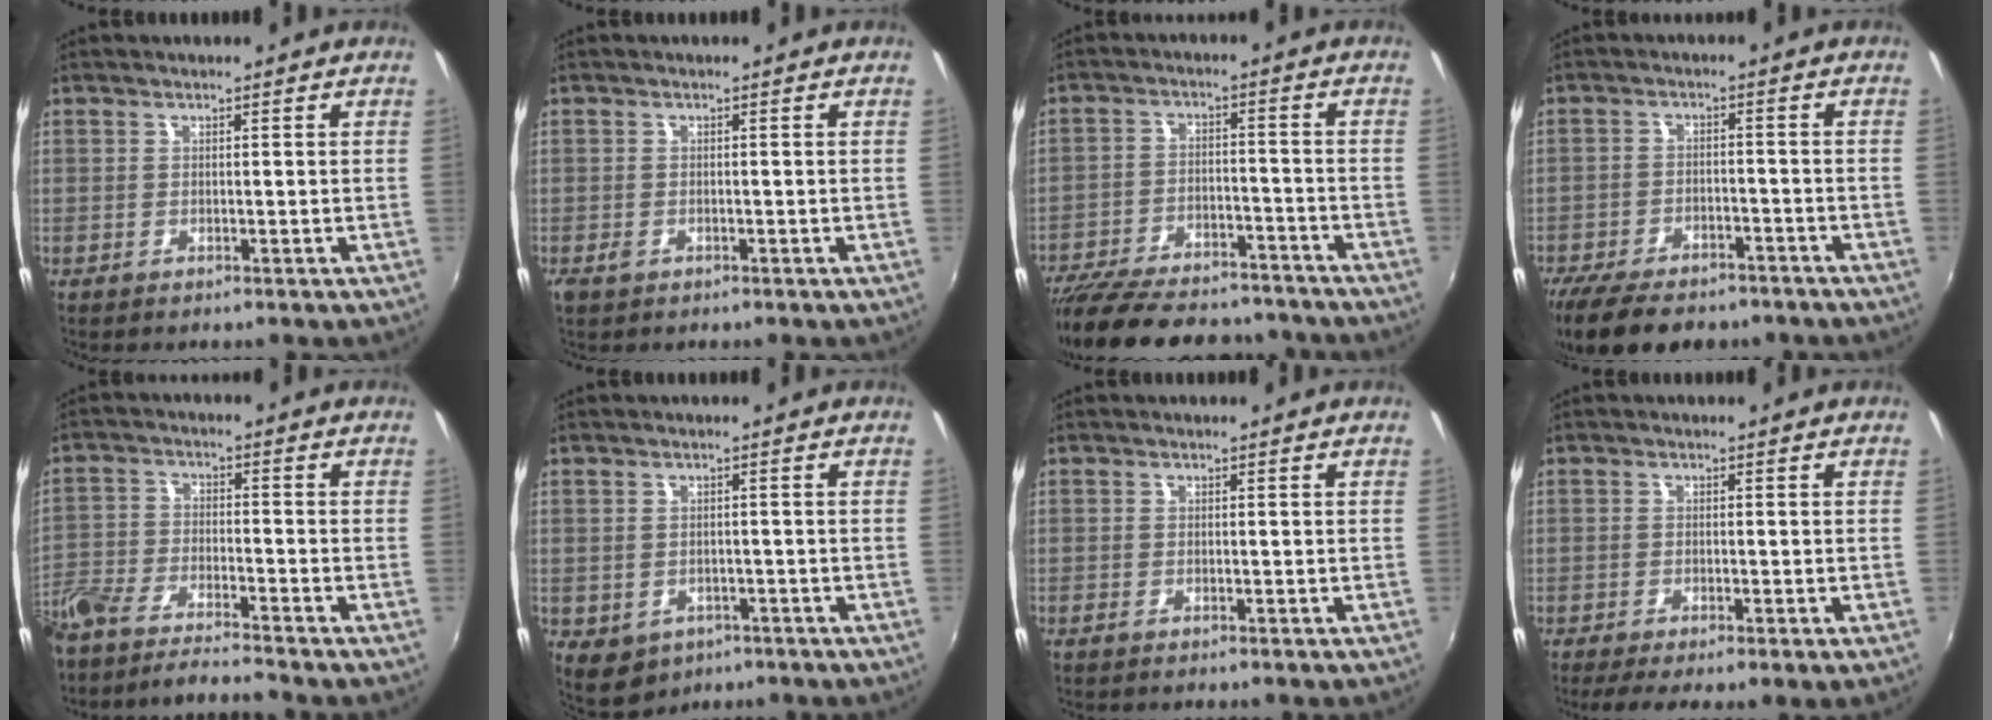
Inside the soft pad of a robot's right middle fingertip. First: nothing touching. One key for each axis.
{"total": 1.6, "fx": -1.0, "fy": 1.0, "fz": 0.7, "tx": -0.015, "ty": -0.004, "tz": -0.019}
{"total": 22.0, "fx": -18.9, "fy": 7.1, "fz": 8.9, "tx": -0.189, "ty": -0.012, "tz": -0.267}
{"total": 16.1, "fx": -12.5, "fy": 6.3, "fz": 8.0, "tx": -0.180, "ty": -0.039, "tz": -0.192}
{"total": 11.4, "fx": -10.2, "fy": 0.9, "fz": 4.9, "tx": -0.128, "ty": -0.022, "tz": -0.194}
{"total": 5.9, "fx": -2.5, "fy": 4.6, "fz": 2.6, "tx": -0.059, "ty": -0.018, "tz": -0.026}
{"total": 0.6, "fx": -0.6, "fy": 0.1, "fz": 0.3, "tx": -0.004, "ty": -0.003, "tz": -0.013}
{"total": 4.3, "fx": -2.5, "fy": 0.3, "fz": 3.4, "tx": -0.065, "ty": -0.021, "tz": -0.041}